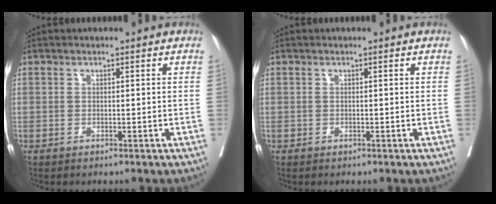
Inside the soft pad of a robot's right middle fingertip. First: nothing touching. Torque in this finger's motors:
{"motor_torque": [0.06, -0.12, 0.00, 0.00]}